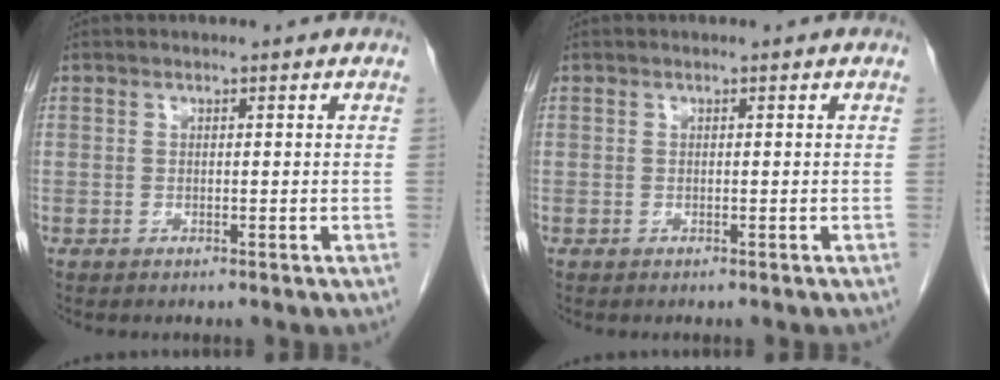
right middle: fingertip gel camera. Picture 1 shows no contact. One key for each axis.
{"total": 0.5, "fx": -0.5, "fy": 0.1, "fz": 0.1, "tx": 0.001, "ty": -0.001, "tz": -0.010}